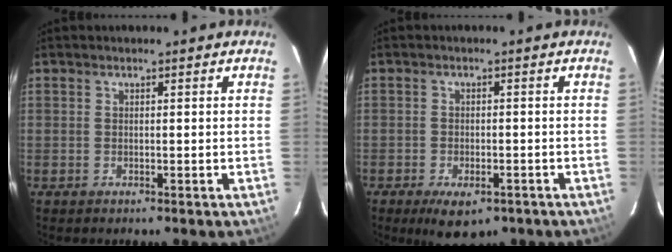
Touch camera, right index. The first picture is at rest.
{"total": 6.8, "force": [-4.2, 3.3, 4.2], "torque": [-0.081, -0.013, -0.057]}